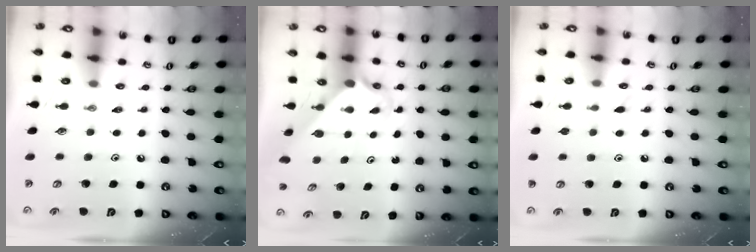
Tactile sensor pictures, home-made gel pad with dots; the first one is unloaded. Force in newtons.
{"total": 2.4, "press": 2.4, "slide": 0.3}
{"total": 6.8, "press": 6.8, "slide": 0.6}